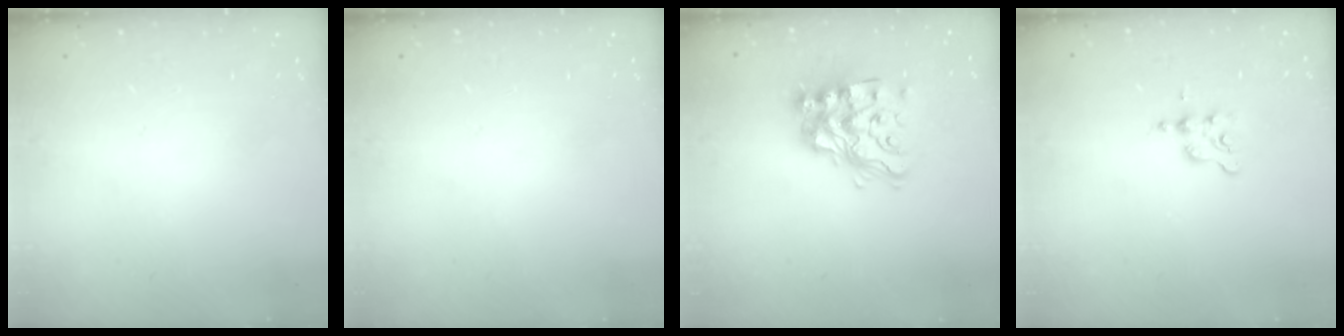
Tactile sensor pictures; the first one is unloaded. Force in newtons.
{"total": 0.0}
{"total": 16.4, "press": 16.1, "slide": 3.4}
{"total": 1.8, "press": 1.7, "slide": 0.3}